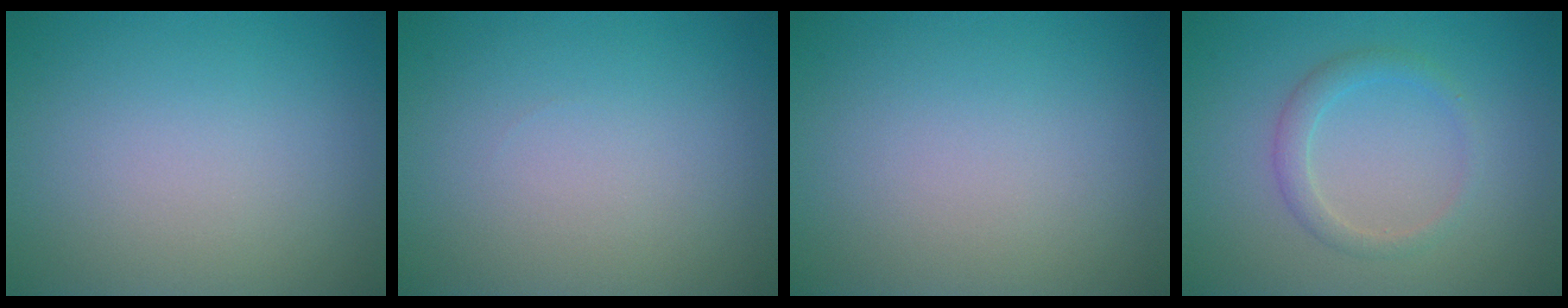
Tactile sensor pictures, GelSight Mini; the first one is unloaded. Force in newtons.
{"total": 0.0}
{"total": 0.0}
{"total": 1.9, "press": 1.9, "slide": 0.1}